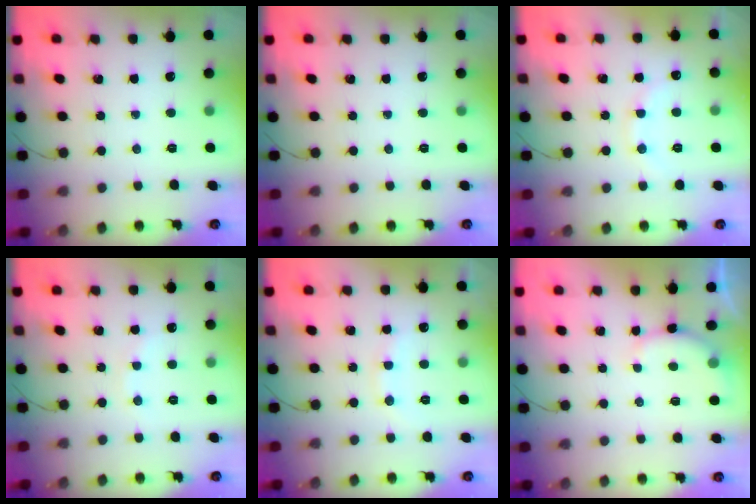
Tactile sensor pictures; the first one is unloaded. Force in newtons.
{"total": 0.0}
{"total": 8.6, "press": 8.4, "slide": 1.5}
{"total": 4.1, "press": 3.9, "slide": 1.1}
{"total": 9.2, "press": 9.1, "slide": 1.5}
{"total": 6.1, "press": 6.1, "slide": 1.0}